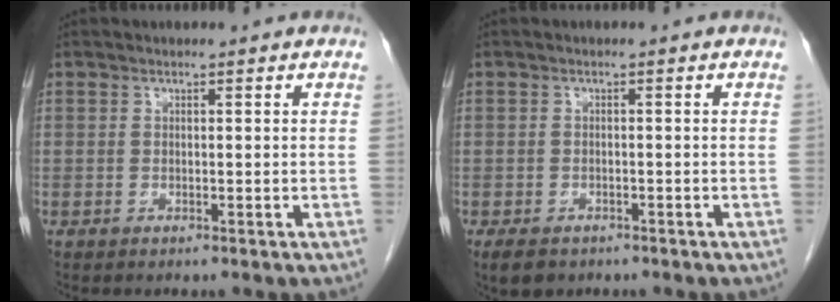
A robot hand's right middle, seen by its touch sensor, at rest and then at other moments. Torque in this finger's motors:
{"motor_torque": [0.02, 0.01, 0.00, 0.00]}